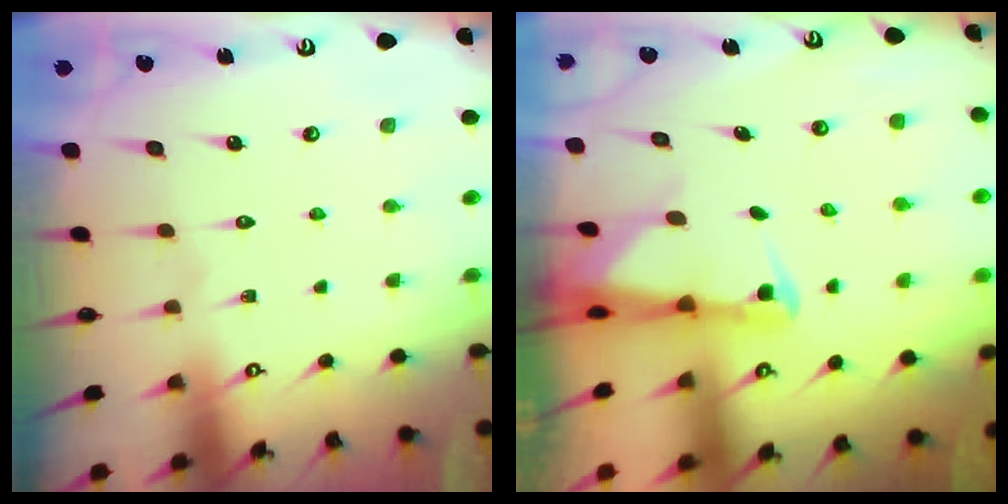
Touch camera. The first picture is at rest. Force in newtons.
{"total": 2.8, "press": 2.7, "slide": 0.4}